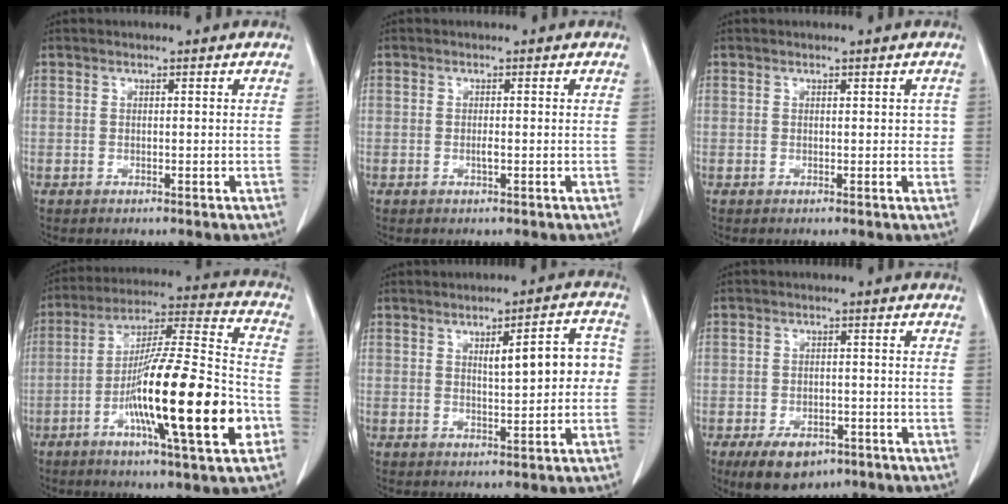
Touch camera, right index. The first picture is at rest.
{"total": 0.9, "force": [-0.2, 0.1, 0.8], "torque": [-0.020, -0.001, -0.002]}
{"total": 1.4, "force": [0.3, 1.0, 0.8], "torque": [-0.002, 0.006, 0.004]}
{"total": 22.2, "force": [-7.0, 1.7, 21.0], "torque": [-0.345, -0.012, -0.118]}
{"total": 7.6, "force": [0.8, 2.0, 7.3], "torque": [-0.098, 0.026, 0.014]}
{"total": 7.4, "force": [-4.7, 4.2, 3.9], "torque": [-0.063, -0.002, -0.067]}